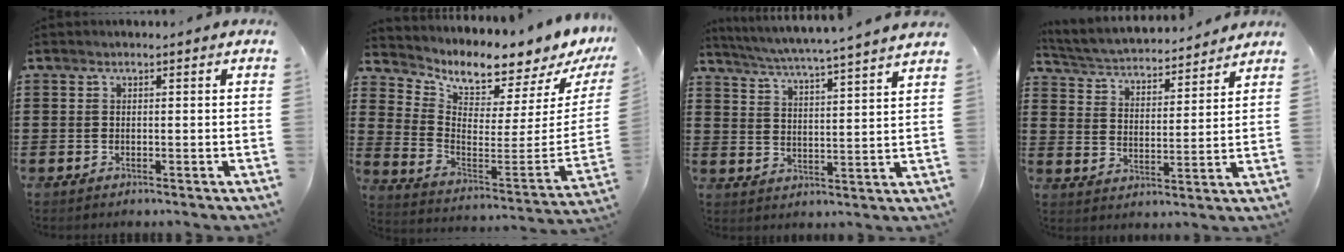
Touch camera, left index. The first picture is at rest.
{"total": 4.6, "force": [4.4, 0.2, 1.1], "torque": [-0.044, -0.064, 0.069]}
{"total": 4.6, "force": [4.2, -1.3, 1.5], "torque": [-0.048, -0.037, 0.065]}
{"total": 3.6, "force": [3.6, 0.2, 0.6], "torque": [-0.033, -0.030, 0.055]}